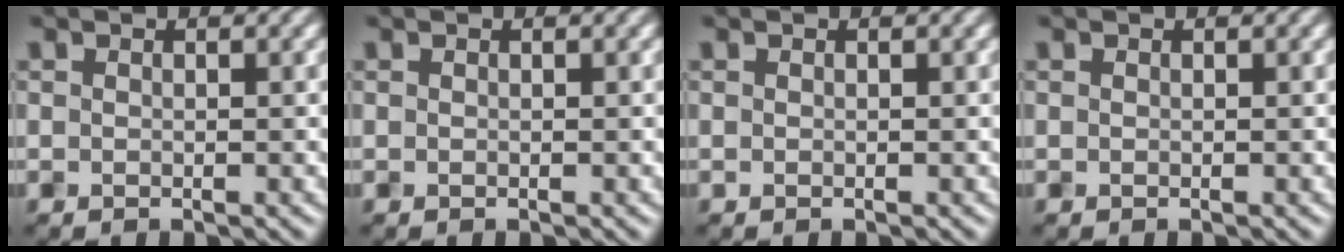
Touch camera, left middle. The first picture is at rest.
{"total": 0.0}
{"total": 0.0}
{"total": 0.0}